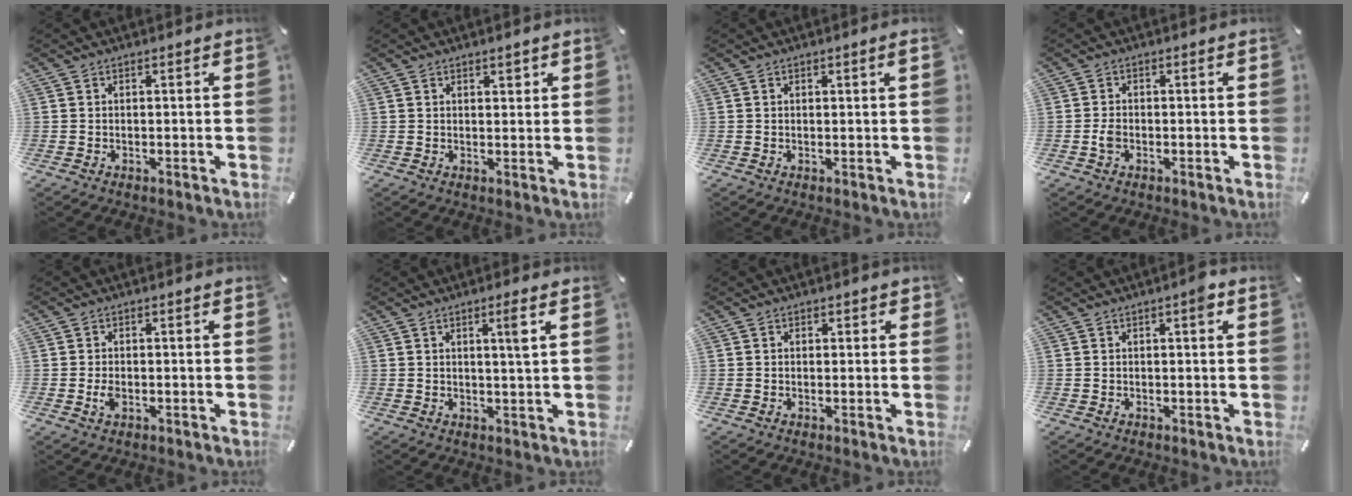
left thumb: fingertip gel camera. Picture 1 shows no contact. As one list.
[{"total": 1.7, "force": [1.1, 1.0, 1.0], "torque": [-0.011, -0.001, 0.016]}, {"total": 1.1, "force": [0.4, 0.1, 1.0], "torque": [-0.019, 0.000, 0.006]}, {"total": 2.0, "force": [-0.7, 1.2, 1.4], "torque": [-0.033, 0.001, -0.015]}, {"total": 2.1, "force": [-0.5, 1.3, 1.6], "torque": [-0.043, -0.005, -0.012]}, {"total": 4.1, "force": [1.5, -0.1, 3.8], "torque": [-0.067, -0.006, 0.020]}, {"total": 1.0, "force": [0.2, 0.8, 0.6], "torque": [-0.002, 0.003, 0.000]}, {"total": 2.7, "force": [0.9, 0.7, 2.5], "torque": [-0.027, -0.002, 0.008]}]